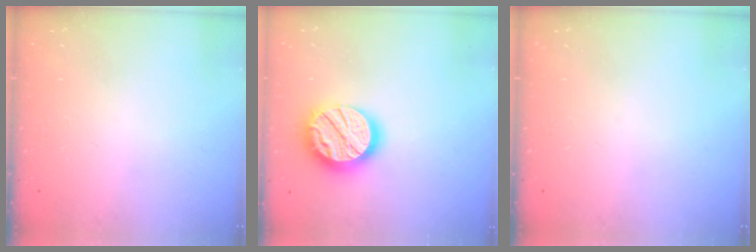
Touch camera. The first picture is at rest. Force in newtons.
{"total": 18.7, "press": 18.7, "slide": 1.4}
{"total": 0.0}